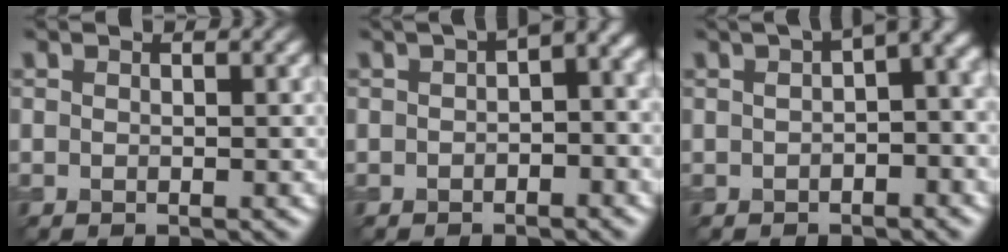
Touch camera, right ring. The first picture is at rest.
{"total": 5.0, "force": [0.6, 2.4, 4.3], "torque": [-0.039, 0.014, -0.002]}
{"total": 6.3, "force": [1.3, 2.6, 5.6], "torque": [-0.053, 0.018, 0.014]}